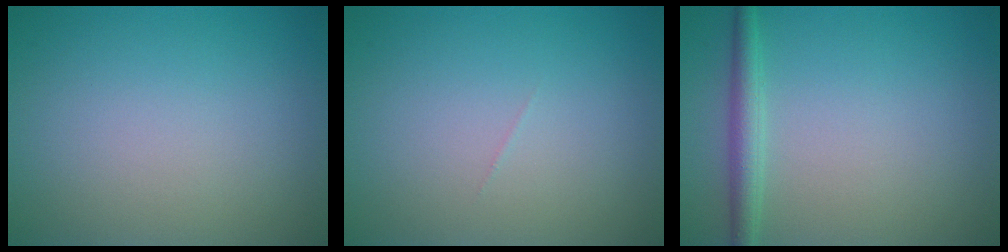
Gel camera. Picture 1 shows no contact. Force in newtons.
{"total": 0.0}
{"total": 2.2, "press": 2.2, "slide": 0.0}